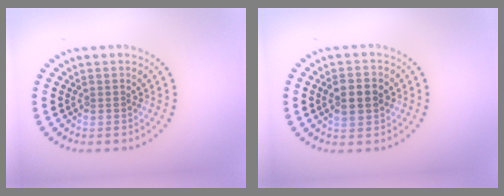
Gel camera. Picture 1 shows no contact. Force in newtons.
{"total": 3.1, "press": 3.1, "slide": 0.1}